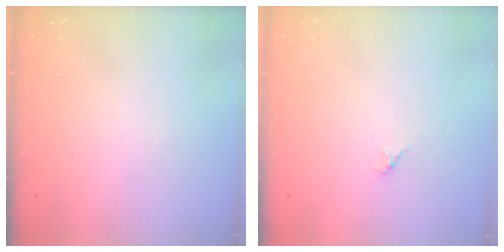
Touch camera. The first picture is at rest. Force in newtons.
{"total": 1.7, "press": 1.6, "slide": 0.5}